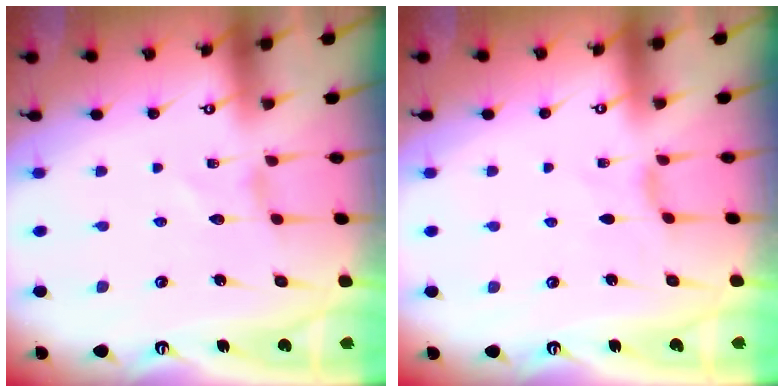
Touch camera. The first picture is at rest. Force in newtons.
{"total": 0.0}